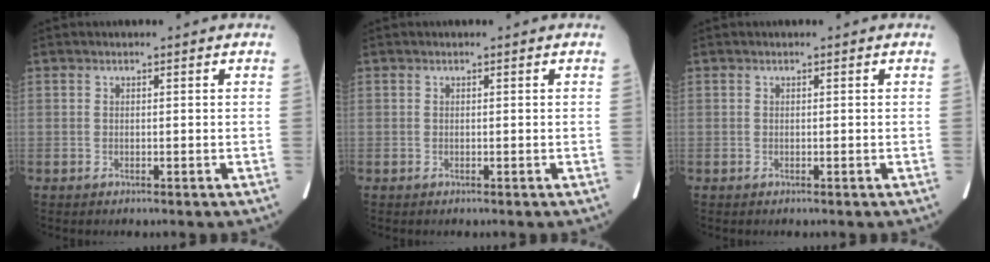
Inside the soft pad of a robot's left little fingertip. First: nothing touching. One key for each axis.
{"total": 0.0}
{"total": 0.0}